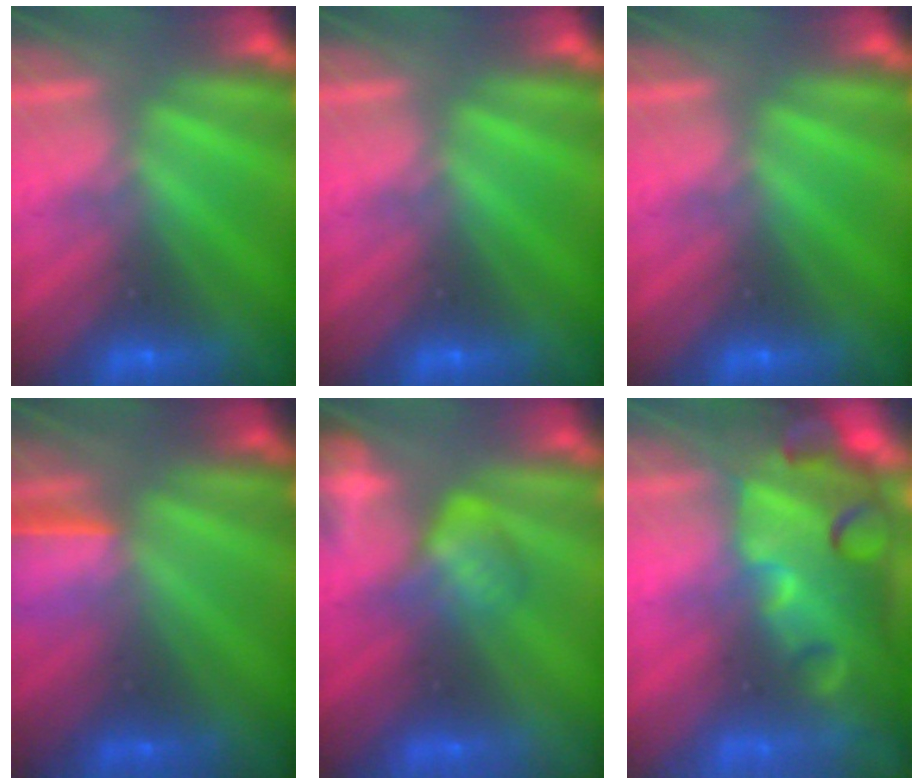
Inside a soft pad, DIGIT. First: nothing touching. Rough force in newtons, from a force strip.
{"total": 0.0}
{"total": 0.0}
{"total": 1.6}
{"total": 5.0}
{"total": 5.7}